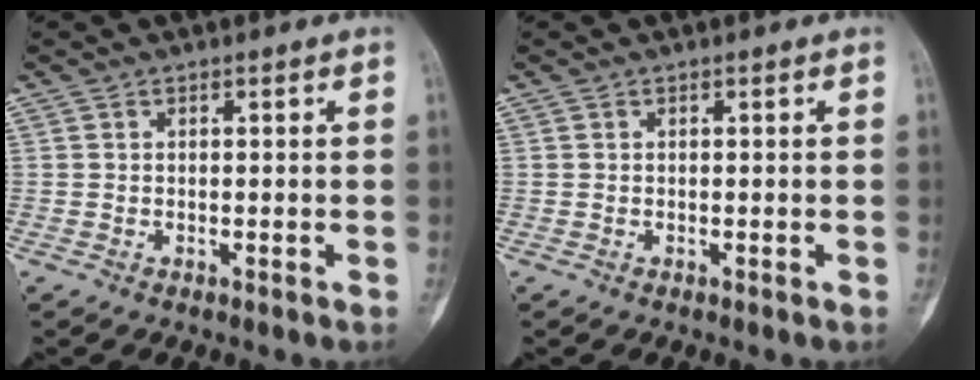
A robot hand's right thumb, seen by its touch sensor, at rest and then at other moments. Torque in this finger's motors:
{"motor_torque": [0.09, 0.03, 0.09, 0.00, 0.02]}